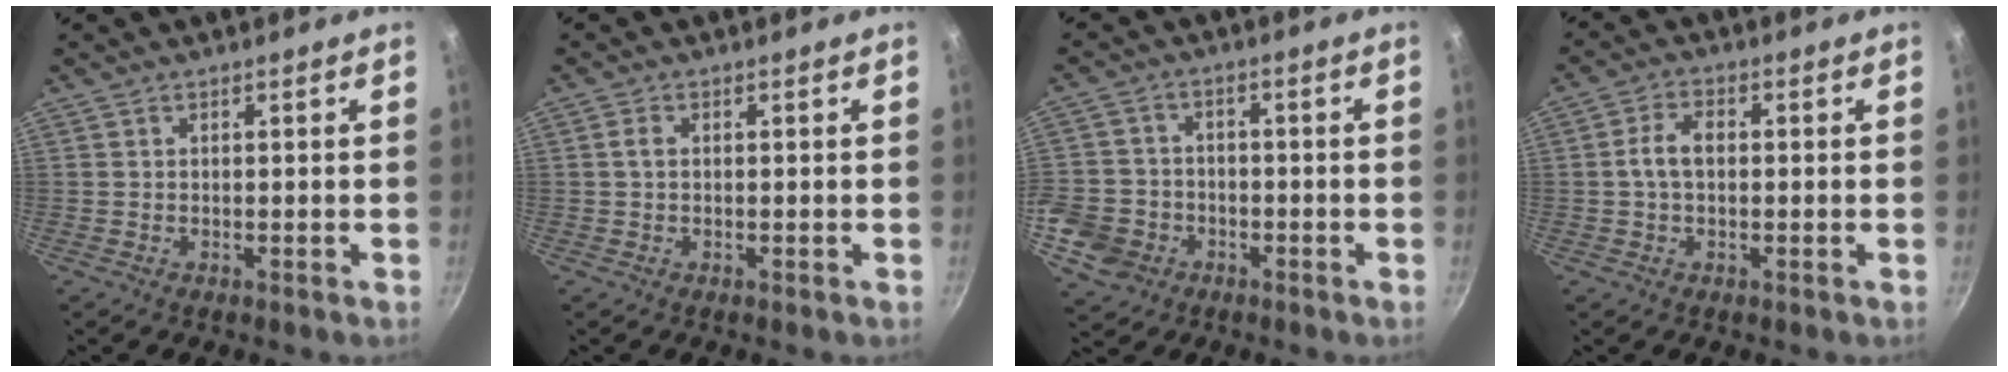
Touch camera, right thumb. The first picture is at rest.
{"total": 1.5, "force": [0.2, 1.0, 1.2], "torque": [-0.022, 0.004, 0.002]}
{"total": 10.8, "force": [-4.2, 8.9, 4.3], "torque": [-0.083, 0.030, -0.081]}
{"total": 4.8, "force": [0.1, 2.9, 3.8], "torque": [-0.074, 0.018, -0.005]}